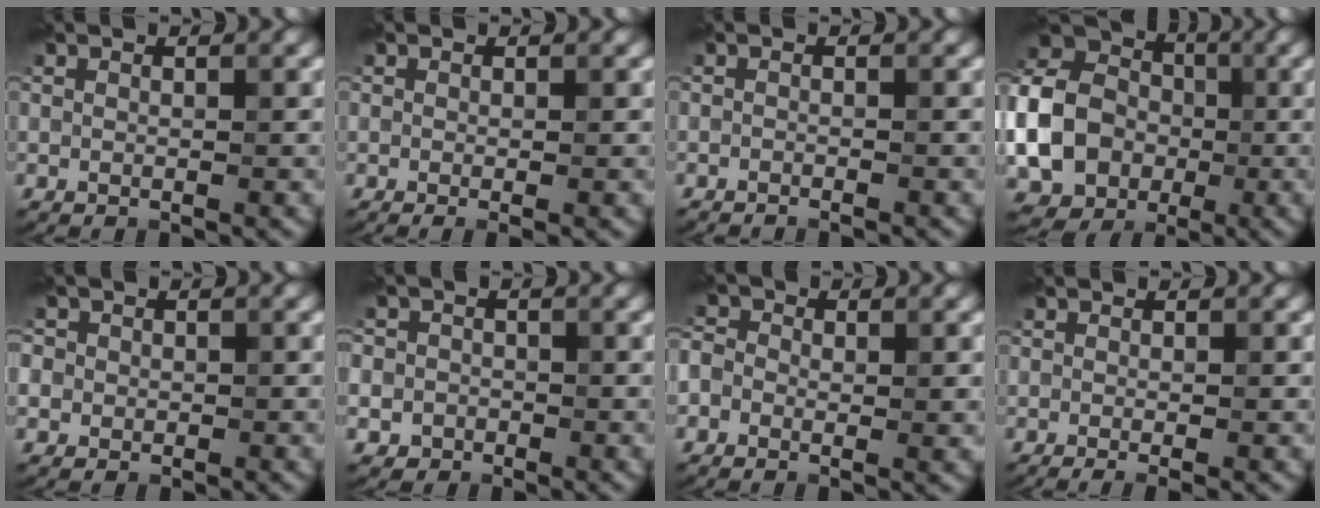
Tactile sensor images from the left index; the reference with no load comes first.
{"total": 1.2, "force": [-0.4, 0.4, 1.0], "torque": [-0.016, -0.005, -0.001]}
{"total": 1.1, "force": [-1.0, -0.2, 0.2], "torque": [-0.004, -0.001, -0.018]}
{"total": 15.9, "force": [-2.1, 13.8, 7.6], "torque": [-0.185, 0.002, -0.075]}
{"total": 4.3, "force": [0.8, 3.8, 1.7], "torque": [-0.020, 0.040, -0.017]}
{"total": 5.2, "force": [-1.0, 5.0, 1.3], "torque": [-0.012, 0.019, -0.053]}
{"total": 3.5, "force": [-0.1, 2.7, 2.2], "torque": [-0.032, 0.017, -0.019]}
{"total": 2.0, "force": [-0.8, 0.8, 1.6], "torque": [-0.024, -0.003, -0.004]}